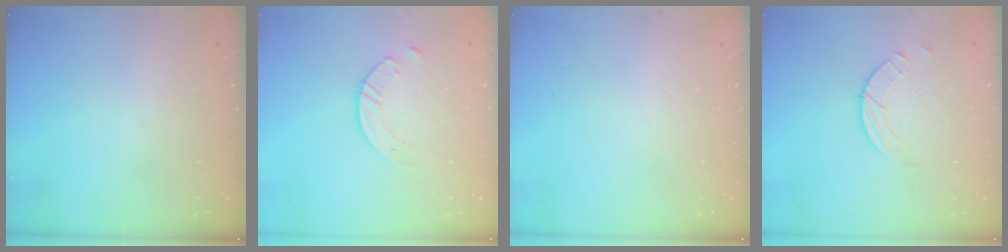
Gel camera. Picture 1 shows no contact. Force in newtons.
{"total": 1.4, "press": 1.4, "slide": 0.2}
{"total": 0.0}
{"total": 2.5, "press": 2.4, "slide": 0.2}